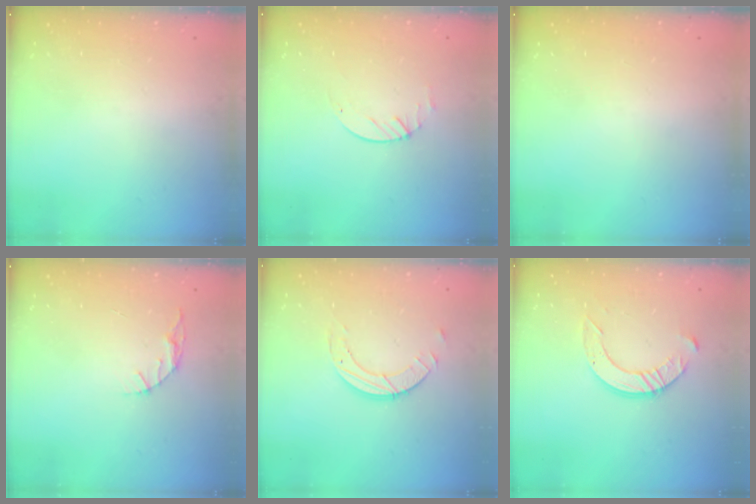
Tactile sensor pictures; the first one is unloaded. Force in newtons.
{"total": 2.0, "press": 2.0, "slide": 0.2}
{"total": 0.0}
{"total": 3.8, "press": 3.7, "slide": 0.4}
{"total": 5.8, "press": 5.8, "slide": 0.4}
{"total": 8.9, "press": 8.9, "slide": 0.9}